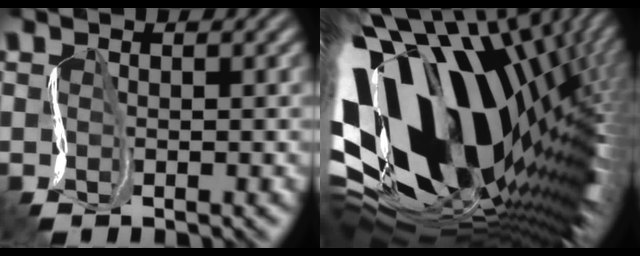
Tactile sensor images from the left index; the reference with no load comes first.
{"total": 18.0, "force": [2.4, 9.5, 15.0], "torque": [-0.300, -0.049, 0.061]}